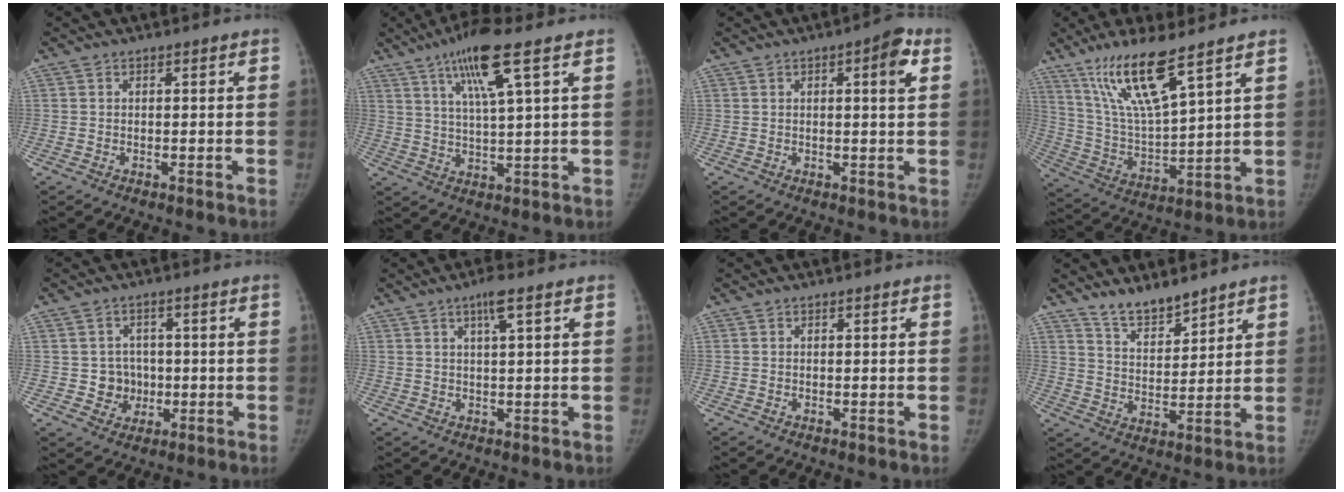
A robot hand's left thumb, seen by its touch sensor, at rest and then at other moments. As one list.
[{"total": 10.9, "force": [5.7, 0.8, 9.2], "torque": [-0.173, -0.018, 0.105]}, {"total": 4.8, "force": [1.7, 1.1, 4.4], "torque": [-0.055, -0.002, 0.019]}, {"total": 14.9, "force": [9.7, 2.4, 11.1], "torque": [-0.210, -0.052, 0.202]}, {"total": 4.8, "force": [-0.3, 4.7, 1.2], "torque": [0.011, 0.009, 0.000]}, {"total": 3.7, "force": [1.9, 0.0, 3.2], "torque": [-0.061, -0.003, 0.036]}, {"total": 0.0}, {"total": 7.6, "force": [6.7, 2.0, 2.9], "torque": [-0.033, -0.051, 0.129]}]